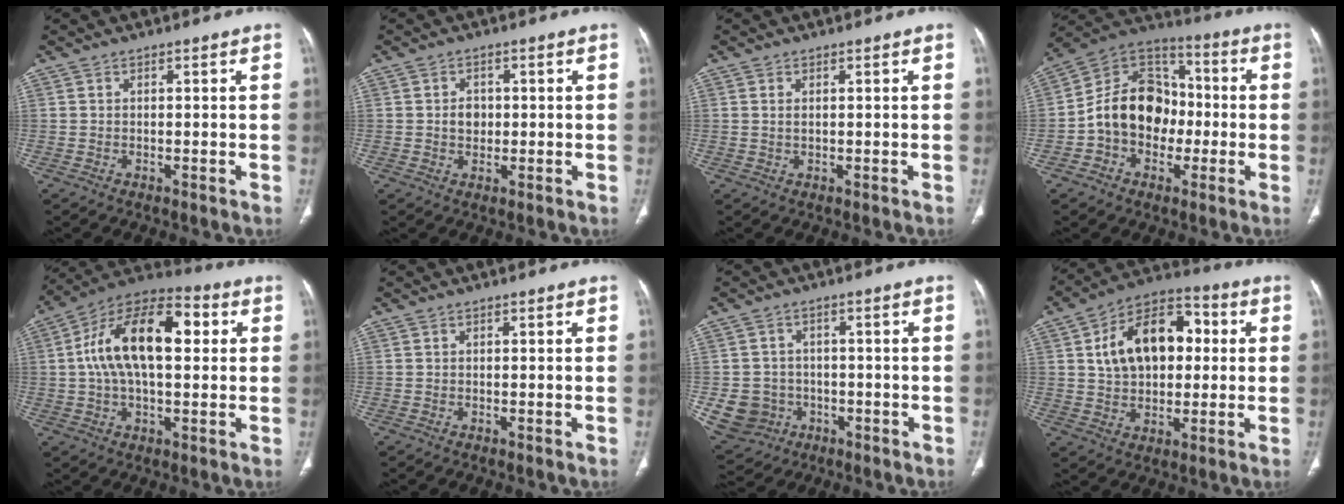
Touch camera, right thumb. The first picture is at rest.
{"total": 3.0, "force": [0.1, 2.5, 1.7], "torque": [-0.015, 0.003, 0.001]}
{"total": 0.9, "force": [0.2, 0.4, 0.7], "torque": [-0.017, 0.000, 0.007]}
{"total": 16.2, "force": [-2.1, 12.6, 10.0], "torque": [-0.126, 0.044, -0.045]}
{"total": 19.1, "force": [3.1, 9.7, 16.1], "torque": [-0.269, 0.035, 0.044]}
{"total": 0.0}
{"total": 8.4, "force": [-2.1, 7.8, 2.3], "torque": [-0.038, 0.018, -0.022]}
{"total": 17.1, "force": [3.1, 11.0, 12.7], "torque": [-0.175, 0.023, 0.046]}